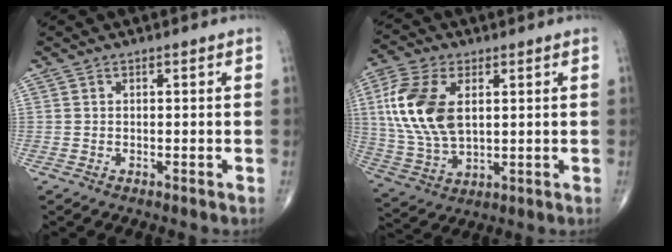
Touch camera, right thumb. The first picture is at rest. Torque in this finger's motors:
{"motor_torque": [0.11, 0.38, 1.33, 0.41, 0.42]}